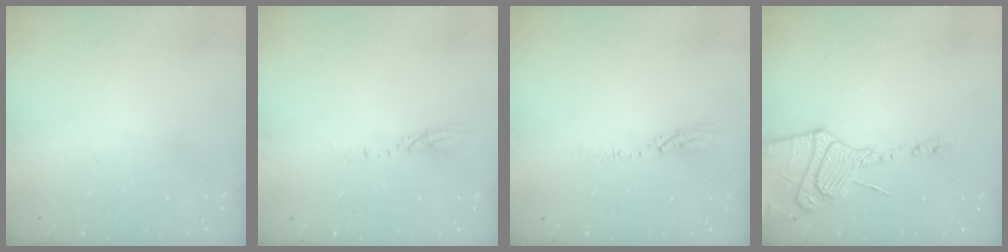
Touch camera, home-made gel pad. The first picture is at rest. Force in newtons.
{"total": 3.1, "press": 3.1, "slide": 0.2}
{"total": 3.7, "press": 3.7, "slide": 0.2}
{"total": 18.1, "press": 17.9, "slide": 2.4}